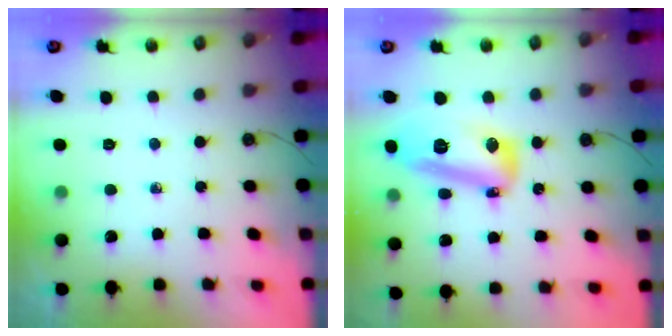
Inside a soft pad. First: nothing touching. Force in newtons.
{"total": 15.0, "press": 15.0, "slide": 1.3}